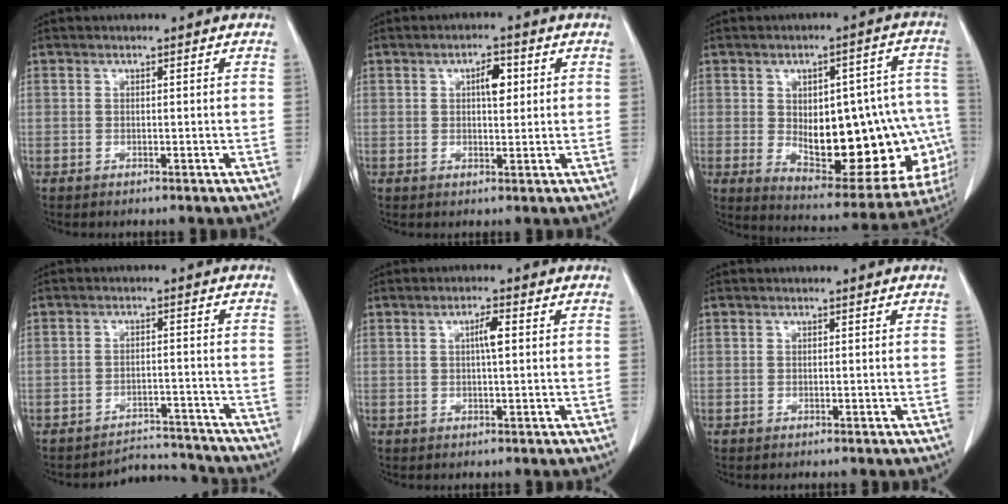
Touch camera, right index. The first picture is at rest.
{"total": 3.5, "force": [1.0, 1.4, 3.0], "torque": [-0.049, 0.005, 0.016]}
{"total": 24.0, "force": [-3.2, 10.1, 21.5], "torque": [-0.228, 0.026, -0.011]}
{"total": 6.3, "force": [-6.0, 1.2, -1.3], "torque": [0.022, 0.021, -0.083]}
{"total": 2.6, "force": [0.5, 0.2, 2.5], "torque": [-0.044, 0.003, 0.008]}
{"total": 0.0}